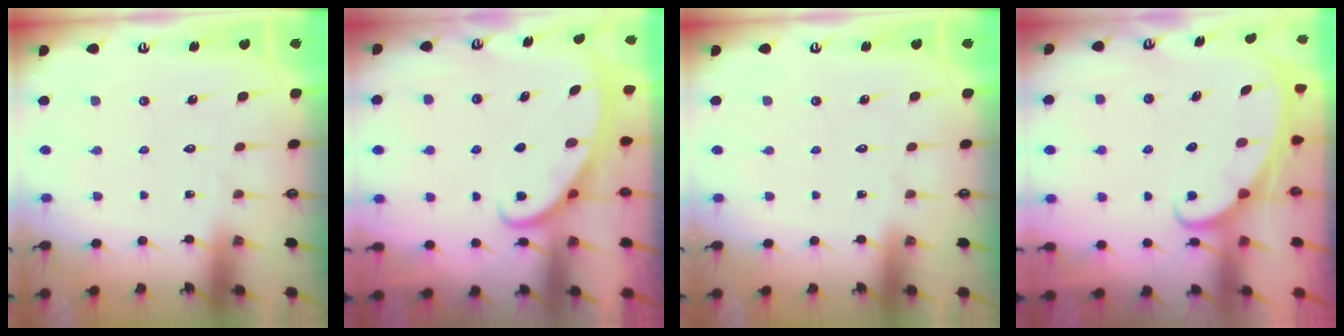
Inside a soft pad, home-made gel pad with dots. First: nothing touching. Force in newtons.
{"total": 2.7, "press": 2.6, "slide": 0.4}
{"total": 0.0}
{"total": 2.4, "press": 2.3, "slide": 0.3}